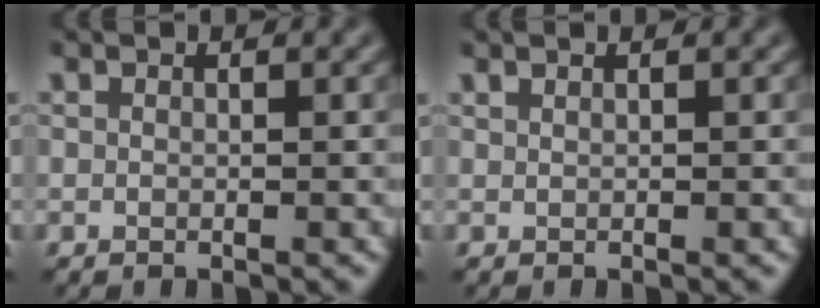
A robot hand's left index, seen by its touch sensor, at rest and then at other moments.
{"total": 0.0}